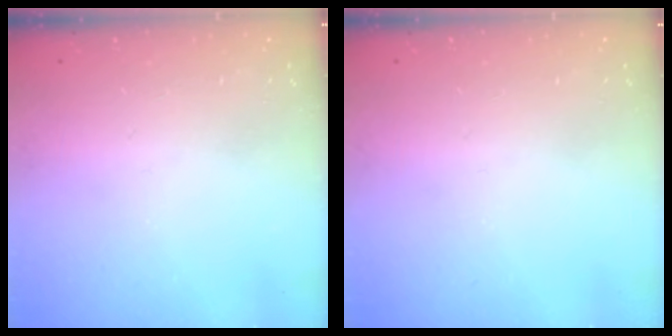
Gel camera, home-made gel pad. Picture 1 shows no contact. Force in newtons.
{"total": 0.0}